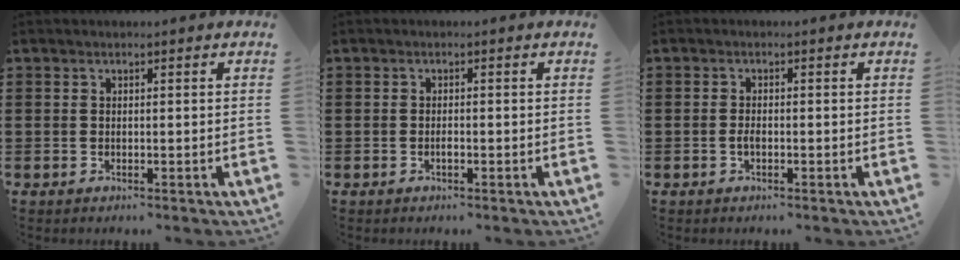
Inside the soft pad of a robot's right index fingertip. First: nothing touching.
{"total": 0.8, "force": [-0.4, 0.2, 0.6], "torque": [-0.014, -0.004, -0.006]}
{"total": 1.1, "force": [-0.4, 0.4, 1.0], "torque": [-0.020, -0.004, -0.006]}